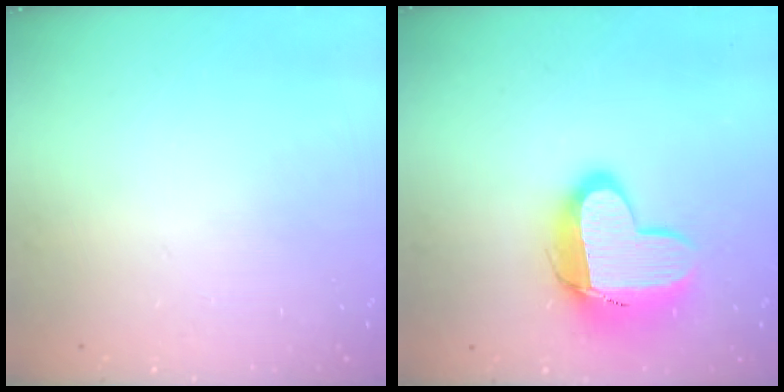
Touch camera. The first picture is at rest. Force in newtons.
{"total": 14.3, "press": 14.3, "slide": 1.2}